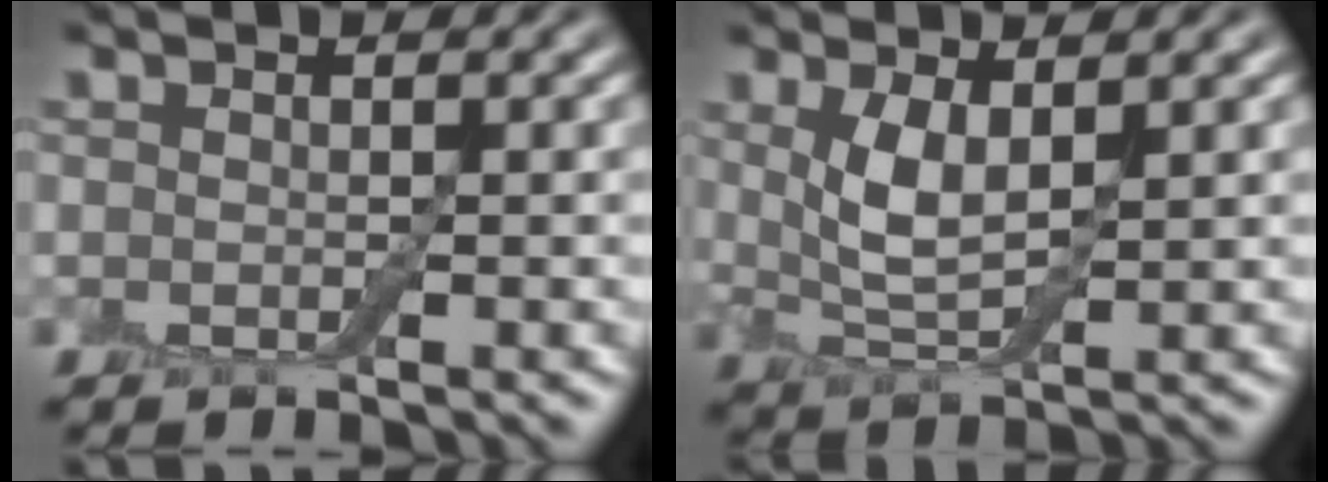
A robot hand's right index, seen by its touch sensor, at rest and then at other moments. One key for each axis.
{"total": 3.6, "fx": 1.2, "fy": 1.2, "fz": 3.2, "tx": -0.076, "ty": -0.005, "tz": 0.028}